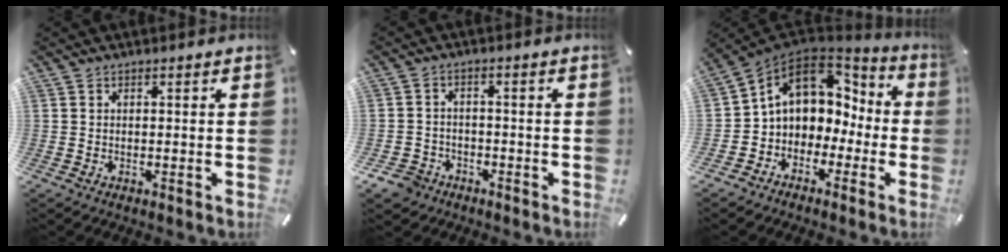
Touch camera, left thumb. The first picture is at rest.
{"total": 4.9, "force": [-3.2, 3.5, 1.3], "torque": [-0.030, 0.016, -0.061]}
{"total": 10.5, "force": [2.6, 9.1, 4.7], "torque": [-0.099, -0.004, 0.053]}